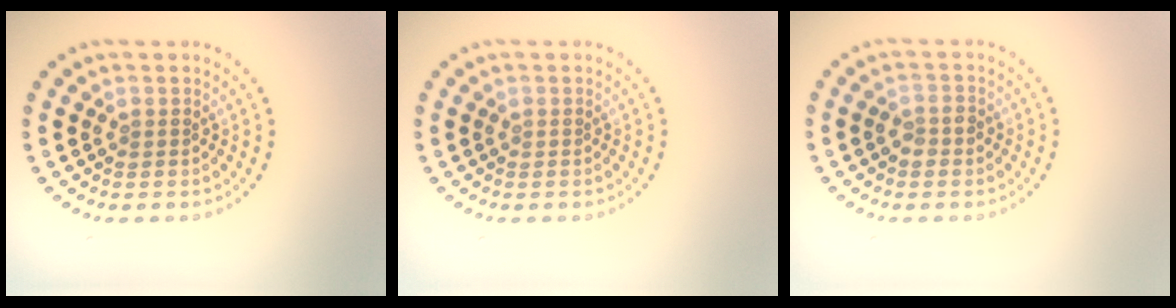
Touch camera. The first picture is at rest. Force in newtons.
{"total": 0.0}
{"total": 1.5, "press": 1.4, "slide": 0.6}